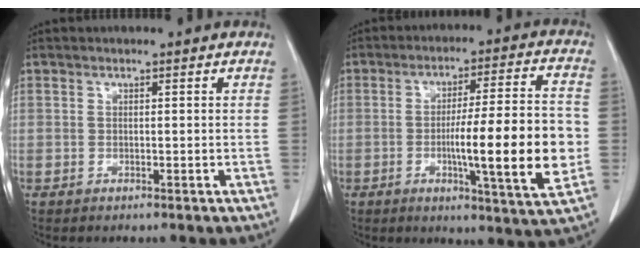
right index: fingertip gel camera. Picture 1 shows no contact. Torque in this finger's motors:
{"motor_torque": [1.45, -0.69, 0.78, 0.11]}